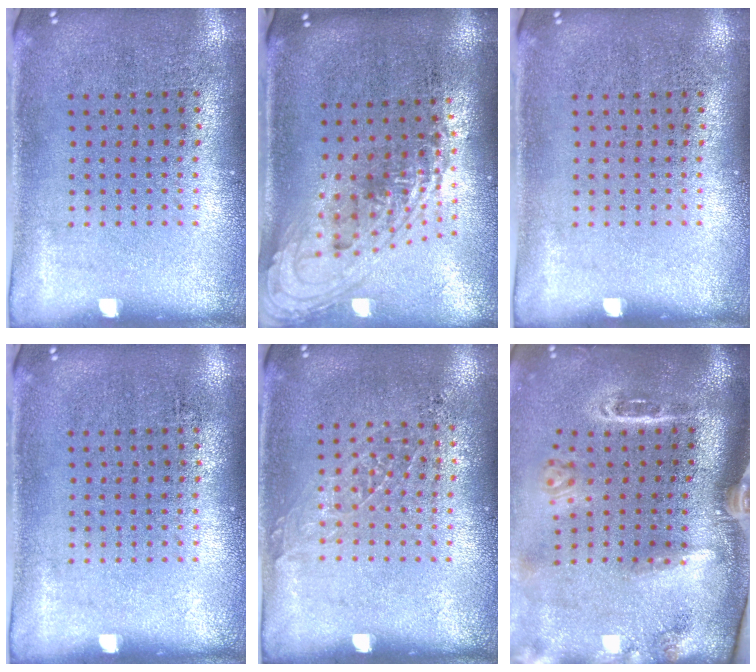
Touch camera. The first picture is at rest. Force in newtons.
{"total": 1.9, "press": 1.4, "slide": 1.3}
{"total": 0.0}
{"total": 0.0}
{"total": 0.9, "press": 0.8, "slide": 0.2}
{"total": 3.1, "press": 2.1, "slide": 2.3}